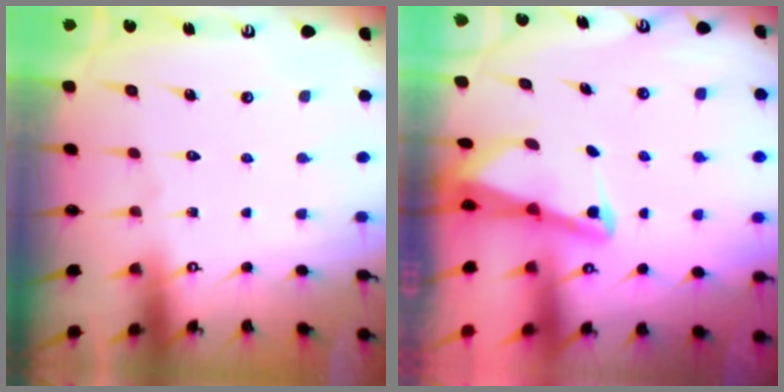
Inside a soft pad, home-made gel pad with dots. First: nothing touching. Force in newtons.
{"total": 2.7, "press": 2.6, "slide": 0.6}